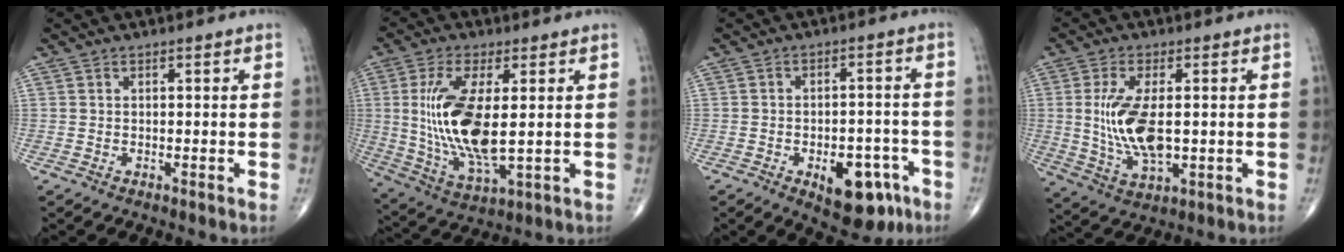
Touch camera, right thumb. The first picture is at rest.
{"total": 16.1, "force": [1.2, 6.0, 14.9], "torque": [-0.311, -0.020, 0.035]}
{"total": 11.9, "force": [-5.6, 6.3, 8.5], "torque": [-0.084, 0.032, -0.065]}
{"total": 11.5, "force": [0.3, 5.1, 10.3], "torque": [-0.210, -0.013, 0.013]}